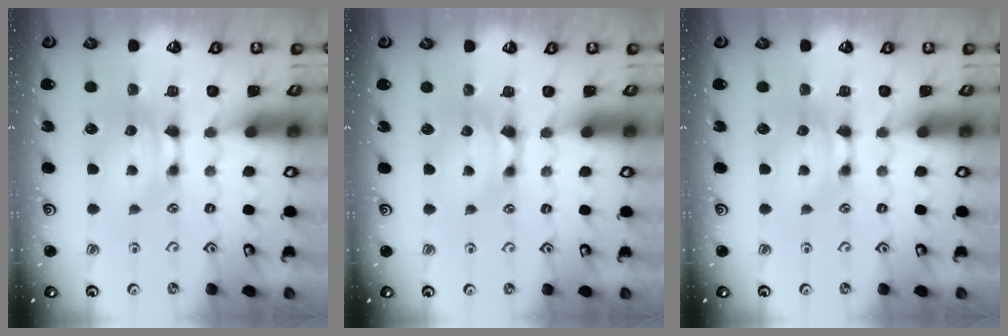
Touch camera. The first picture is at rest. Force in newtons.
{"total": 0.9, "press": 0.2, "slide": 0.9}
{"total": 0.0}